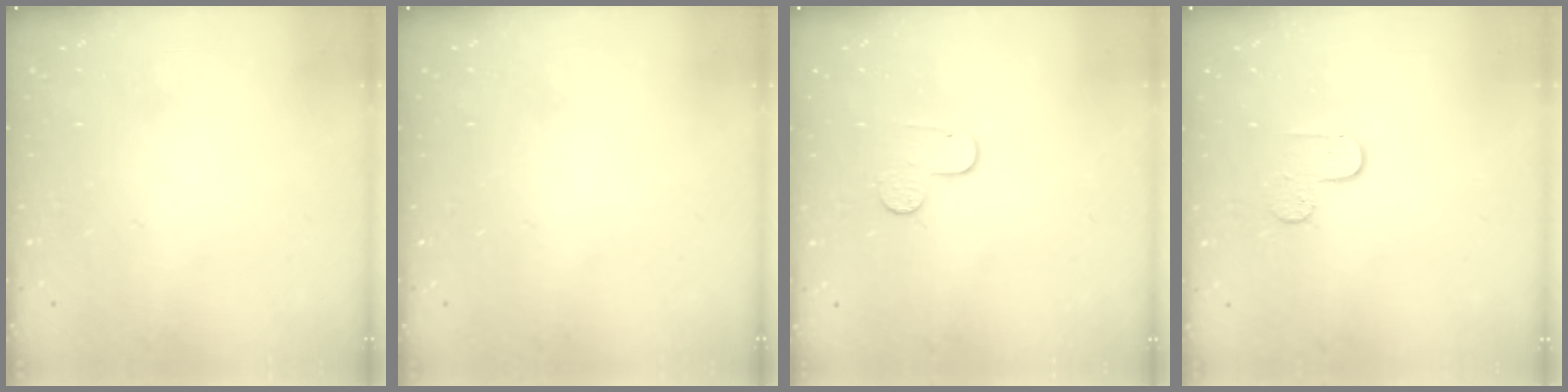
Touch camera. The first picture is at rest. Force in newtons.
{"total": 0.0}
{"total": 7.1, "press": 7.1, "slide": 0.6}
{"total": 4.3, "press": 4.3, "slide": 0.4}